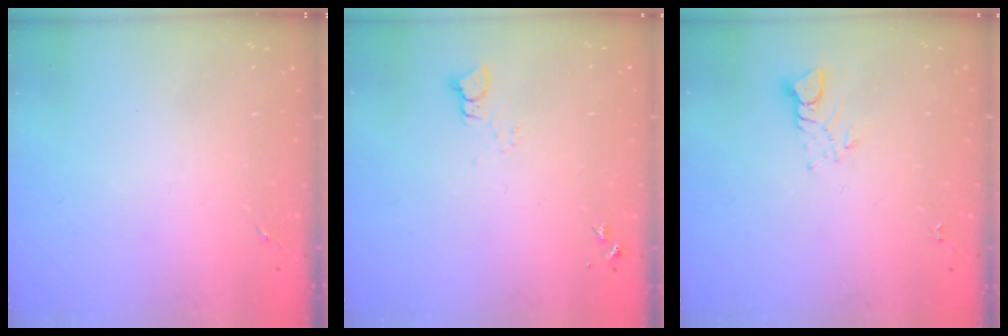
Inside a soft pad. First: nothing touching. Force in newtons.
{"total": 2.5, "press": 2.5, "slide": 0.1}
{"total": 3.5, "press": 3.5, "slide": 0.3}